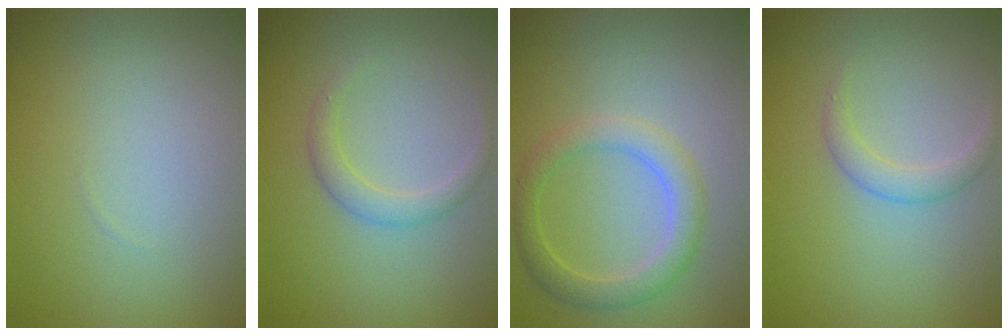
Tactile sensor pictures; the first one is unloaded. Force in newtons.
{"total": 1.7, "press": 1.7, "slide": 0.1}
{"total": 3.0, "press": 3.0, "slide": 0.2}
{"total": 1.6, "press": 1.6, "slide": 0.0}